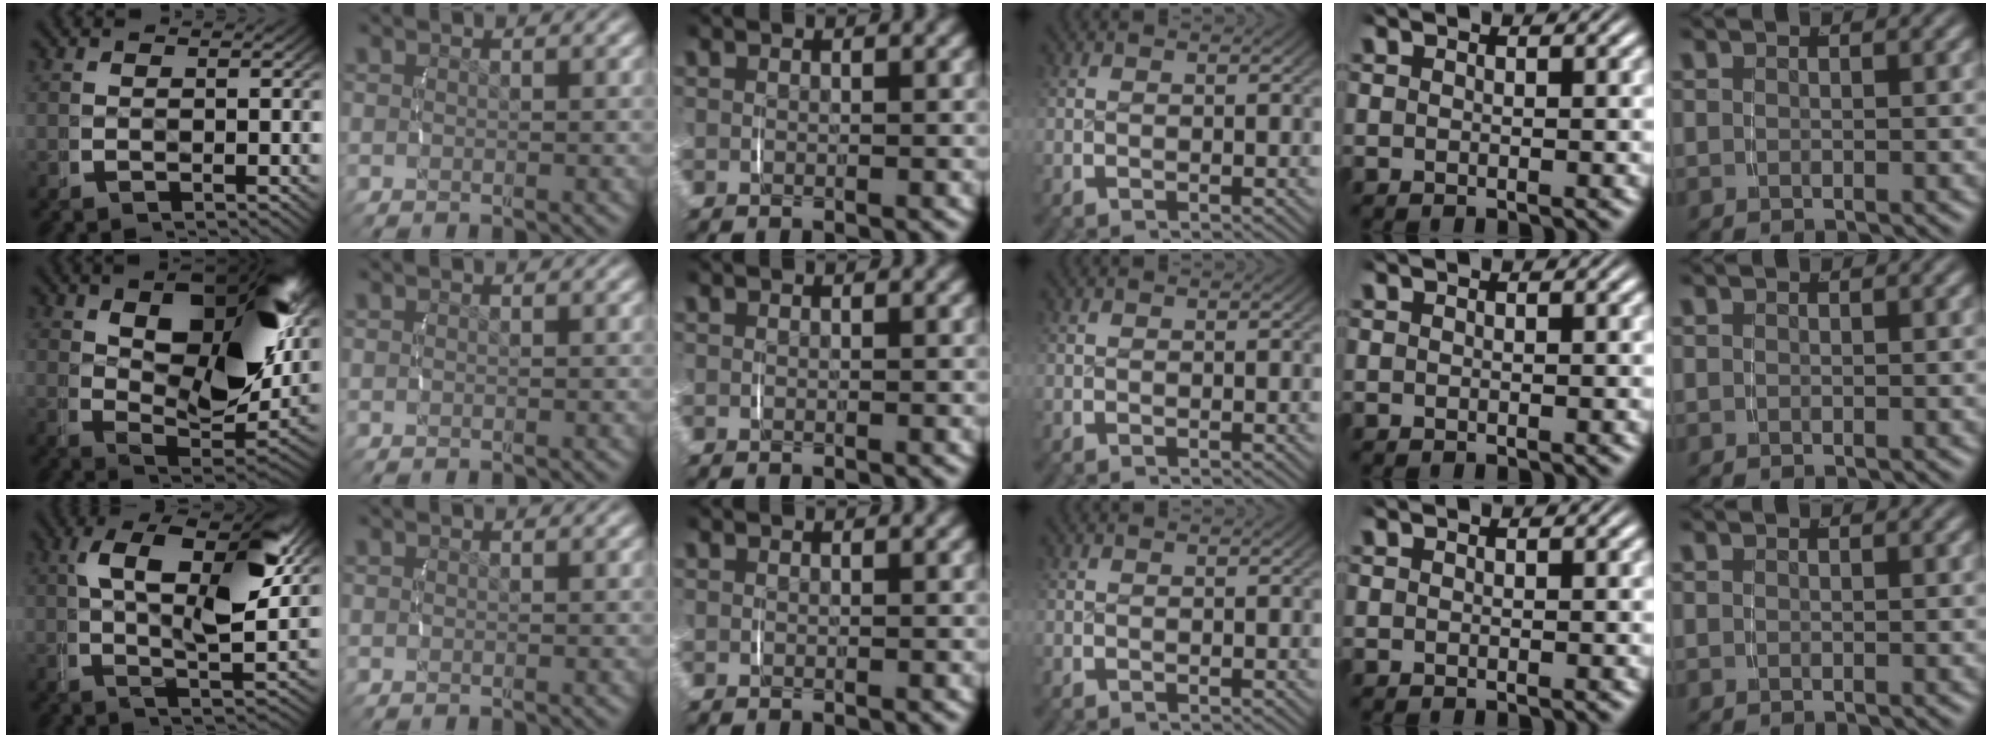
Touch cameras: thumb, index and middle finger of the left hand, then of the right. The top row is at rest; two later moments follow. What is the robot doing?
{"motion": "lift_and_place", "object": "jar lid"}